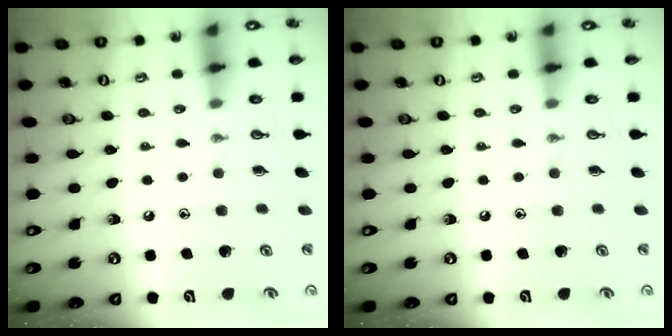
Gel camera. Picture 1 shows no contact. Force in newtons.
{"total": 0.0}